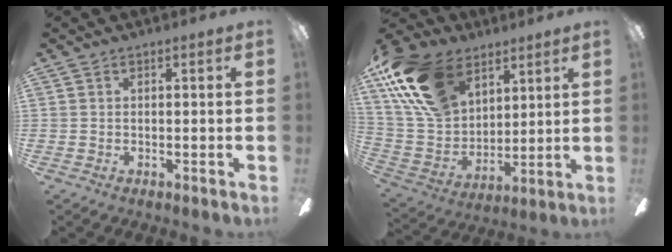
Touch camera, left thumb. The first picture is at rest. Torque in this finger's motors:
{"motor_torque": [0.43, 0.44, 1.52, -1.24, 0.44]}